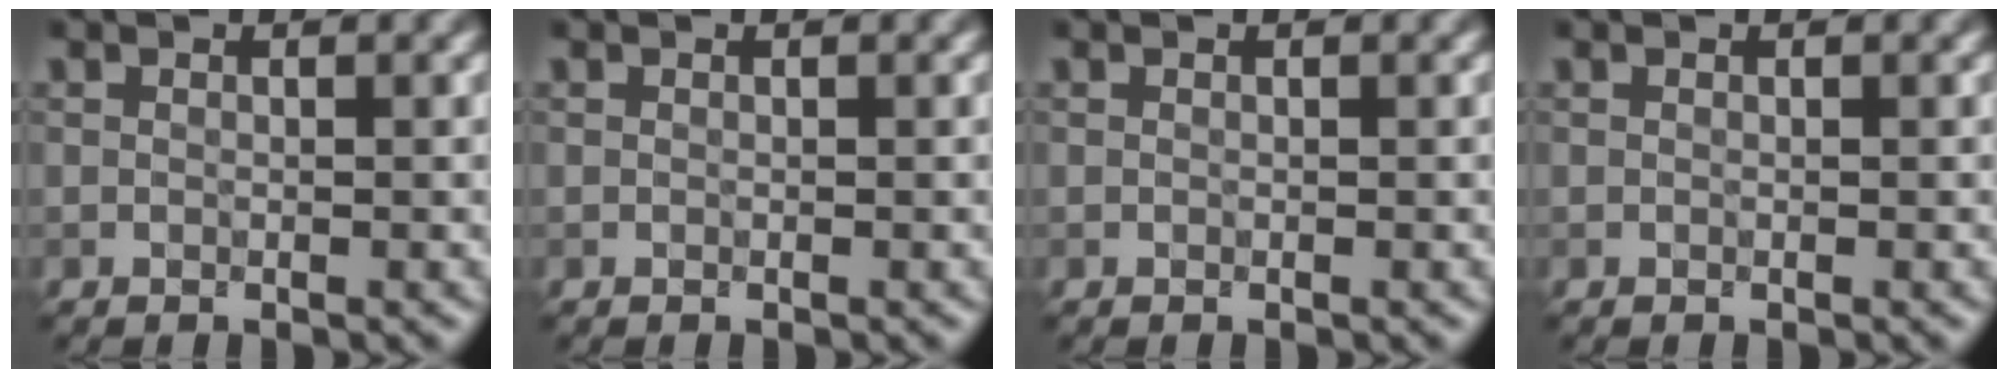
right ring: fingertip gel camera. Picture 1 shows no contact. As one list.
[{"total": 0.0}, {"total": 0.0}, {"total": 0.0}]